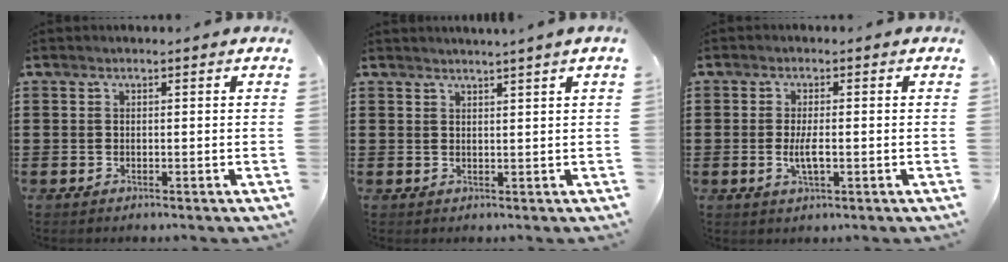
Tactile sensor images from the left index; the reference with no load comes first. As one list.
[{"total": 1.5, "force": [1.3, -0.6, 0.4], "torque": [-0.008, -0.004, 0.026]}, {"total": 3.3, "force": [-0.5, 0.9, 3.1], "torque": [-0.063, -0.003, -0.011]}]